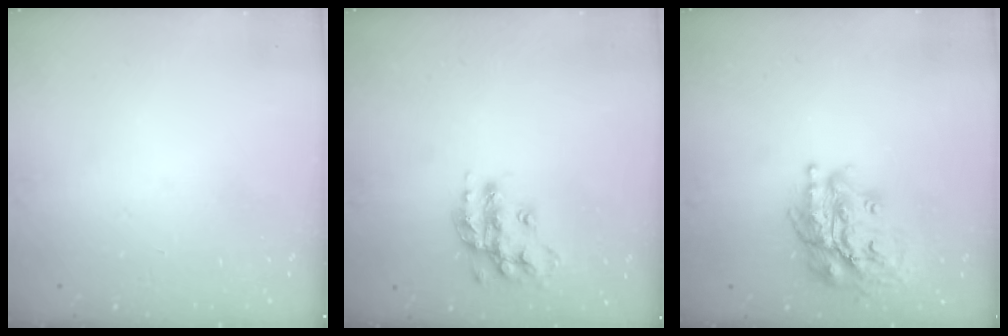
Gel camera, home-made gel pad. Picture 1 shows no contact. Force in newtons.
{"total": 15.0, "press": 15.0, "slide": 1.0}
{"total": 18.3, "press": 18.1, "slide": 2.6}